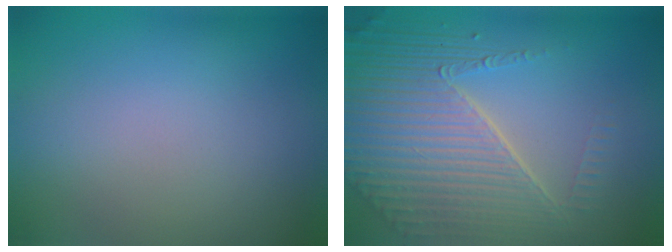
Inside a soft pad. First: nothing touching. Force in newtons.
{"total": 8.0, "press": 5.5, "slide": 5.9}